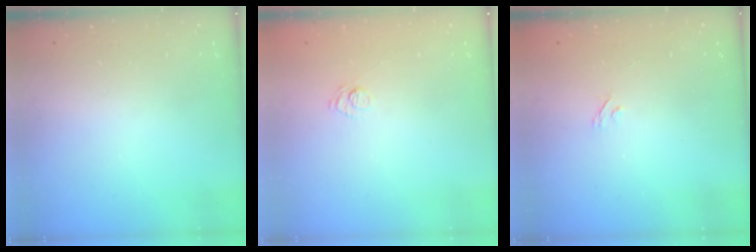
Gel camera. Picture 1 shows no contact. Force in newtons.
{"total": 6.6, "press": 6.5, "slide": 1.4}
{"total": 2.2, "press": 1.9, "slide": 1.1}